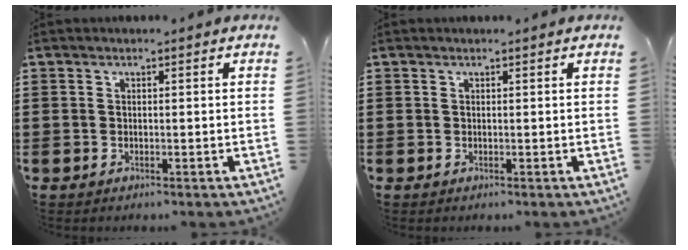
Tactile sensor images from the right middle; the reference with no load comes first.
{"total": 0.0}